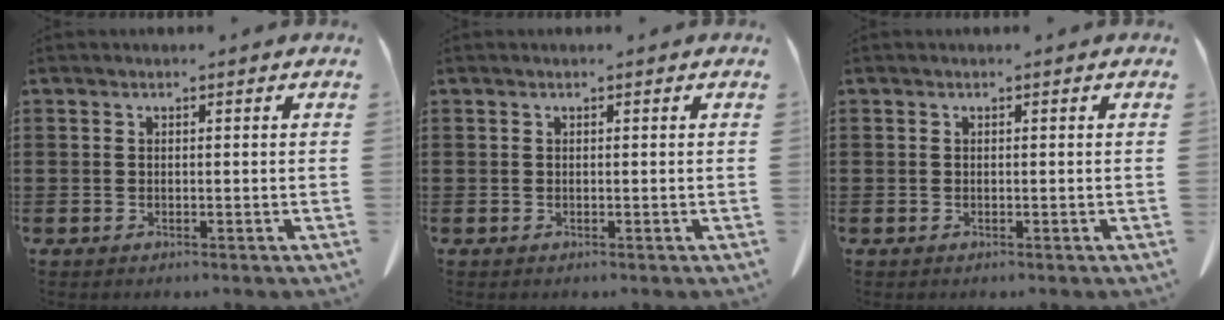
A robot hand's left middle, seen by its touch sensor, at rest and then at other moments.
{"total": 0.0}
{"total": 0.0}